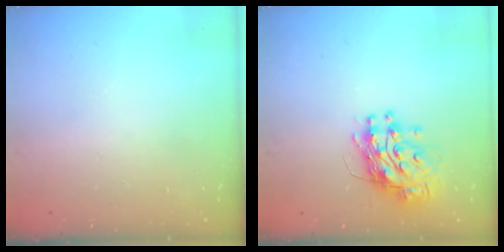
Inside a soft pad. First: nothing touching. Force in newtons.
{"total": 11.5, "press": 11.4, "slide": 1.3}